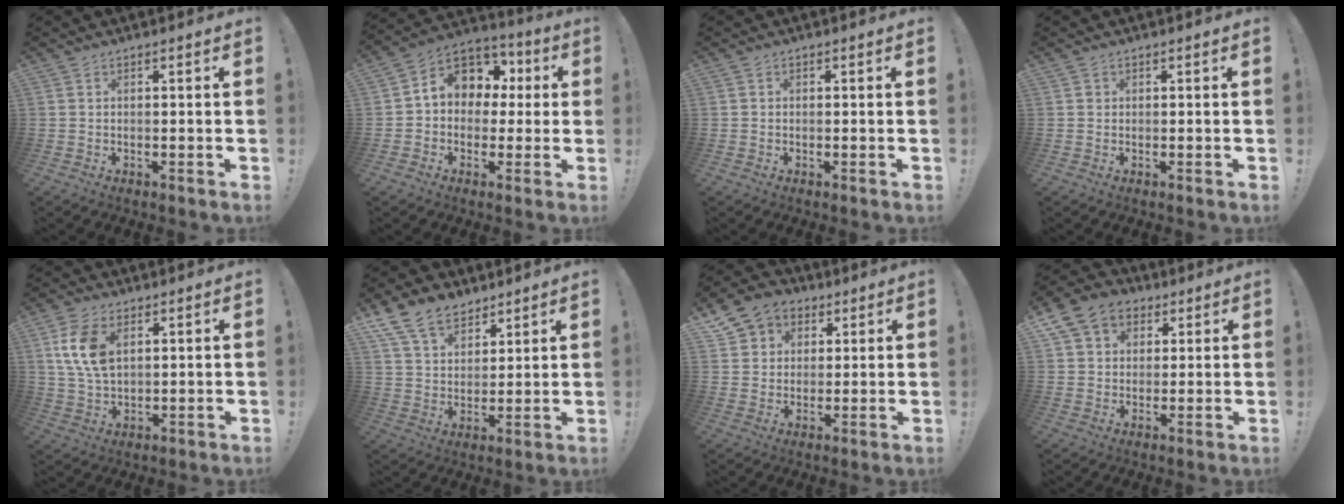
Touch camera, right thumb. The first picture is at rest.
{"total": 10.3, "force": [2.8, 8.9, 4.5], "torque": [-0.066, -0.012, 0.058]}
{"total": 0.5, "force": [-0.2, 0.4, 0.1], "torque": [-0.001, 0.001, -0.004]}
{"total": 0.9, "force": [0.1, 0.9, 0.2], "torque": [0.001, 0.001, 0.002]}
{"total": 11.7, "force": [4.2, 7.4, 8.0], "torque": [-0.161, -0.003, 0.078]}
{"total": 12.7, "force": [9.1, 7.6, 4.6], "torque": [-0.089, -0.057, 0.176]}
{"total": 8.7, "force": [3.7, 7.6, 2.0], "torque": [-0.025, -0.022, 0.078]}
{"total": 11.6, "force": [4.8, 9.4, 4.8], "torque": [-0.073, -0.015, 0.099]}